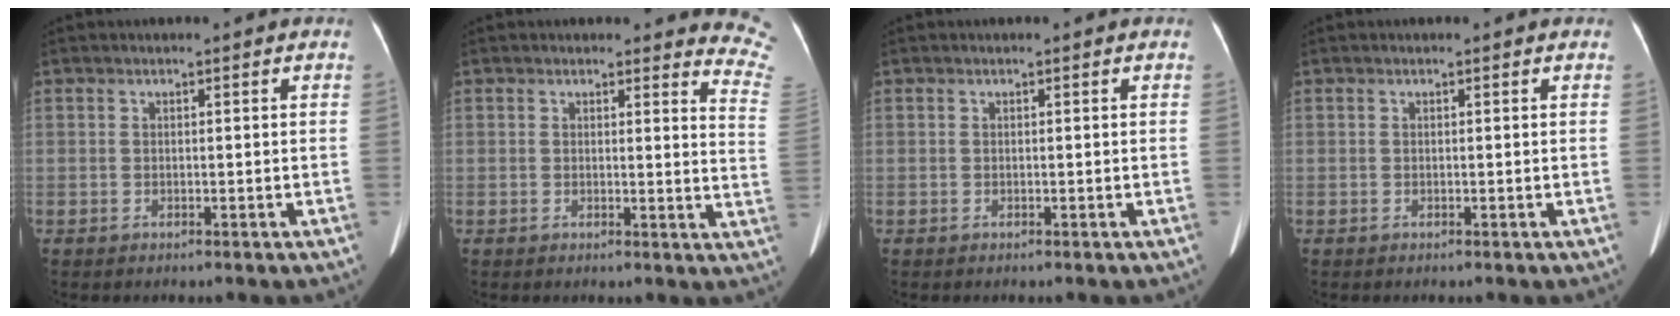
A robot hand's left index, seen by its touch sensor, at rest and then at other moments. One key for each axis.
{"total": 9.3, "fx": 9.3, "fy": 0.6, "fz": 0.7, "tx": 0.023, "ty": -0.100, "tz": 0.053}
{"total": 0.0}
{"total": 0.8, "fx": 0.8, "fy": 0.2, "fz": 0.2, "tx": -0.011, "ty": 0.005, "tz": 0.005}